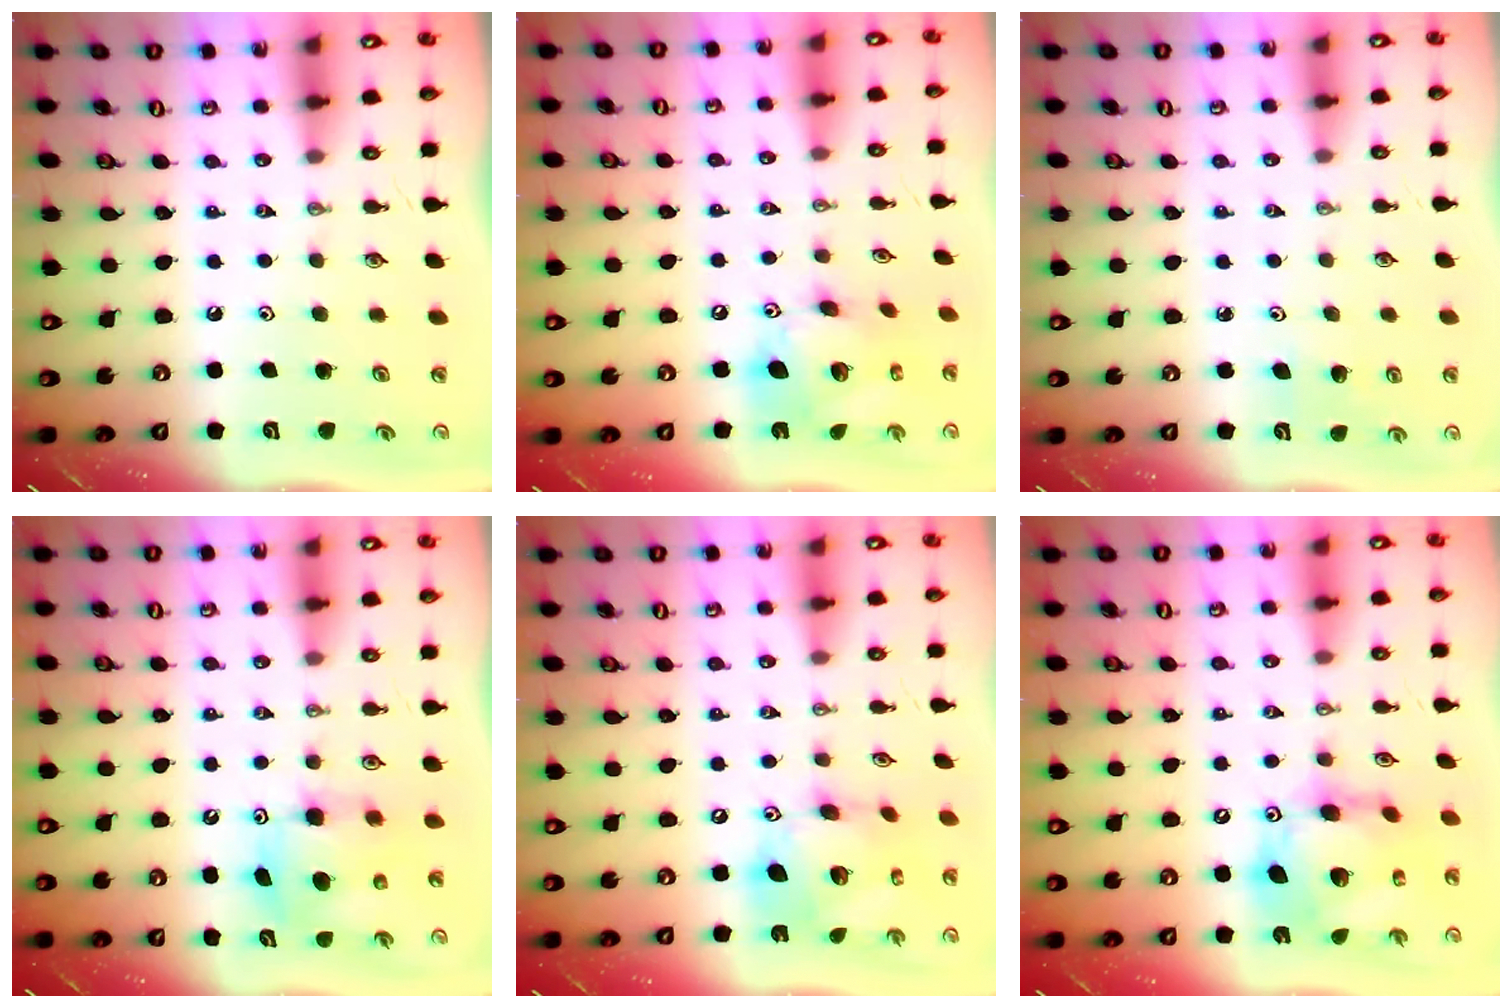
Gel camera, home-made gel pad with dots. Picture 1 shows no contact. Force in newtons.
{"total": 15.6, "press": 15.5, "slide": 1.6}
{"total": 4.2, "press": 4.1, "slide": 0.9}
{"total": 7.7, "press": 7.7, "slide": 0.3}
{"total": 16.7, "press": 16.6, "slide": 1.5}
{"total": 17.4, "press": 17.3, "slide": 1.8}